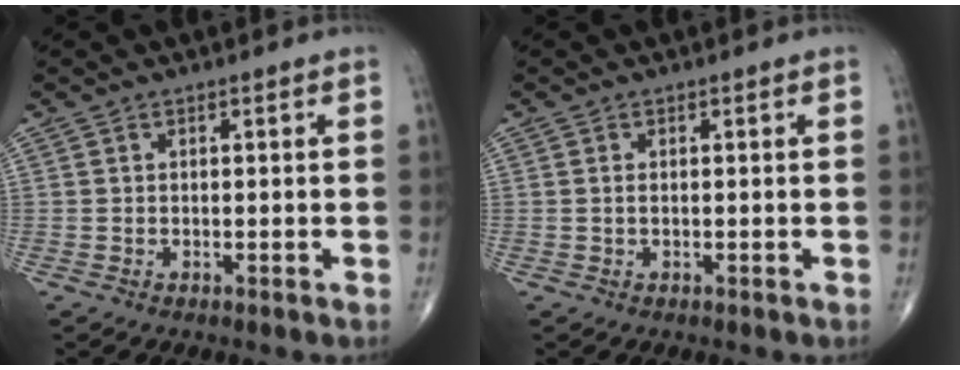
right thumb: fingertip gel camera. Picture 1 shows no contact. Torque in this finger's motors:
{"motor_torque": [-0.16, 0.18, 0.21, 0.23, 0.08]}